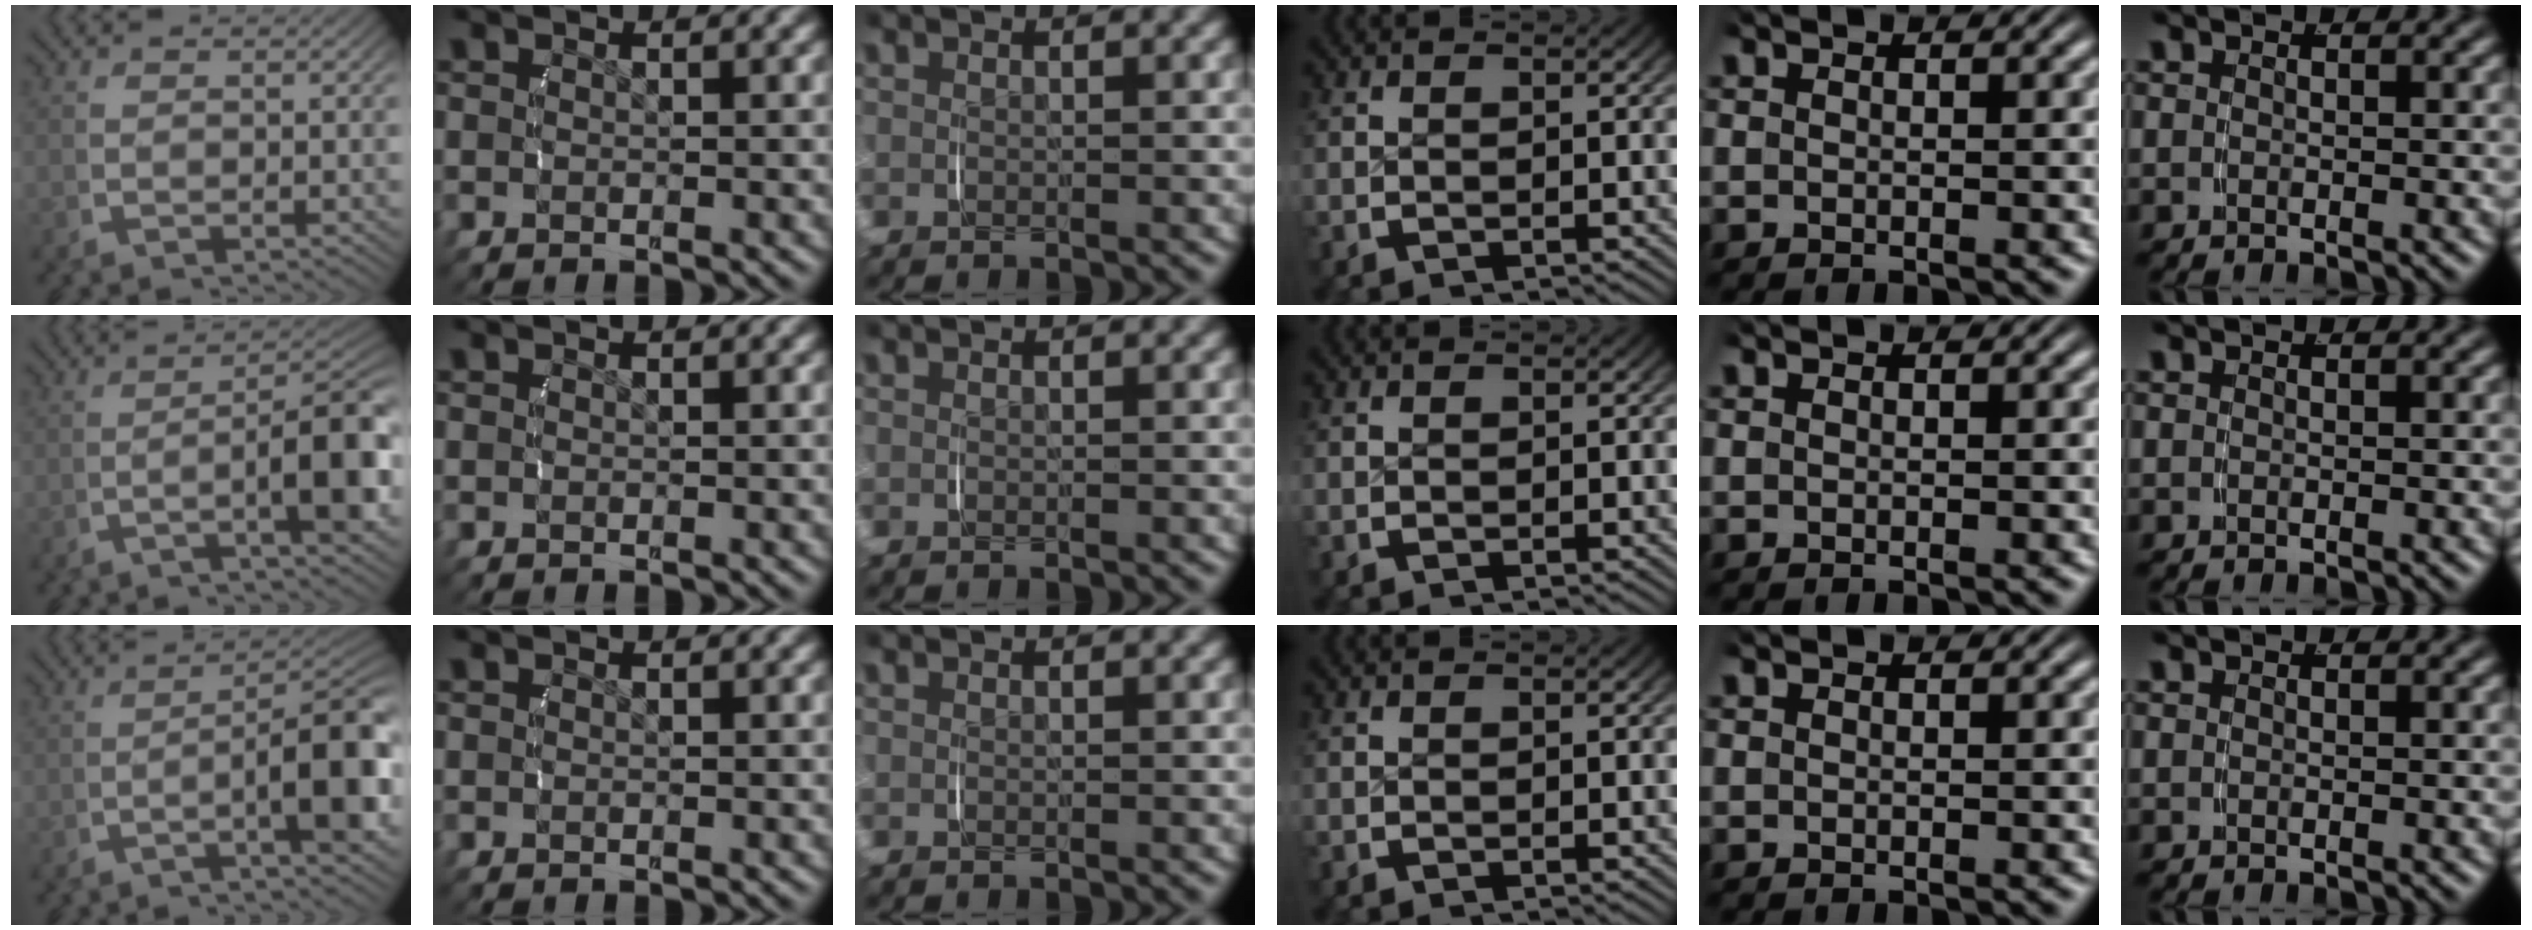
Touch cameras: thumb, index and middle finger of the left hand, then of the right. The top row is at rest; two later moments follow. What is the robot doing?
{"motion": "lift_and_place", "object": "camera"}